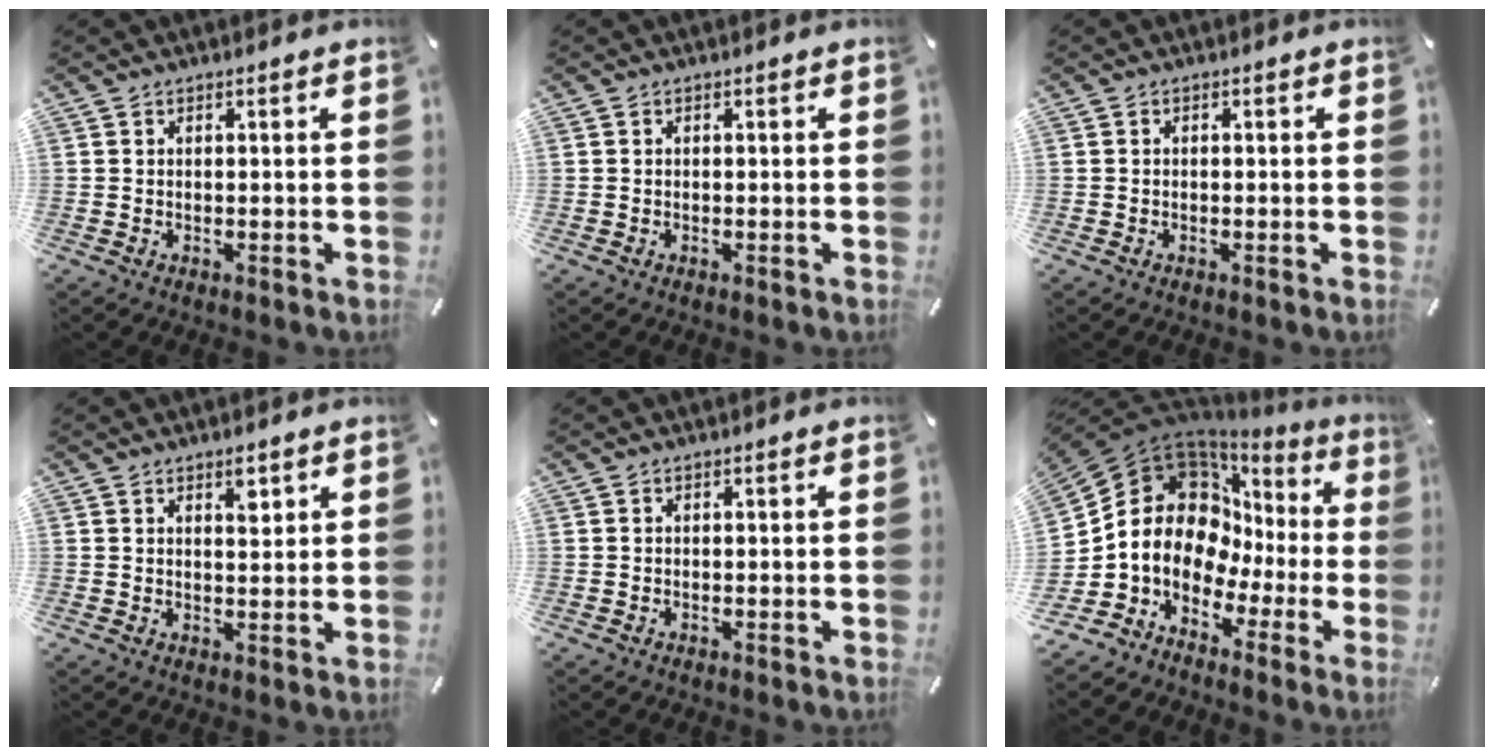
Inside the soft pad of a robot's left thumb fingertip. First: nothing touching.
{"total": 0.0}
{"total": 0.5, "force": [-0.3, 0.4, 0.2], "torque": [-0.002, 0.003, -0.009]}
{"total": 3.3, "force": [2.1, 1.6, 2.0], "torque": [-0.010, -0.011, 0.030]}
{"total": 0.0}
{"total": 14.7, "force": [1.6, 12.6, 7.3], "torque": [-0.152, -0.041, 0.030]}